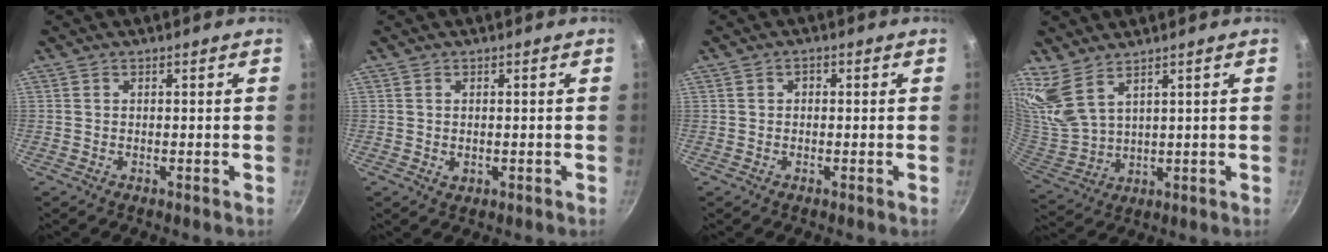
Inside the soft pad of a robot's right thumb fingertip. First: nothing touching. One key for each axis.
{"total": 1.2, "fx": 0.1, "fy": 0.9, "fz": 0.8, "tx": -0.012, "ty": -0.002, "tz": 0.003}
{"total": 1.2, "fx": 0.1, "fy": 1.0, "fz": 0.7, "tx": -0.009, "ty": 0.006, "tz": -0.001}
{"total": 9.3, "fx": 6.7, "fy": 3.9, "fz": 5.1, "tx": -0.099, "ty": -0.048, "tz": 0.154}